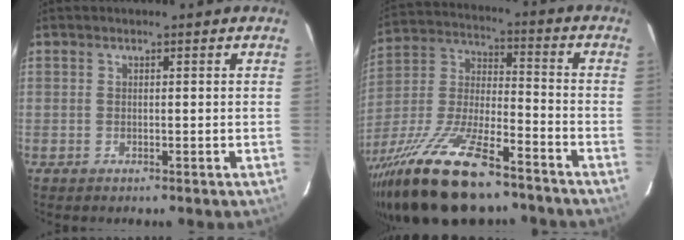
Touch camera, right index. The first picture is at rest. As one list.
[{"total": 24.4, "force": [-17.5, 7.3, 15.4], "torque": [-0.311, -0.033, -0.299]}]